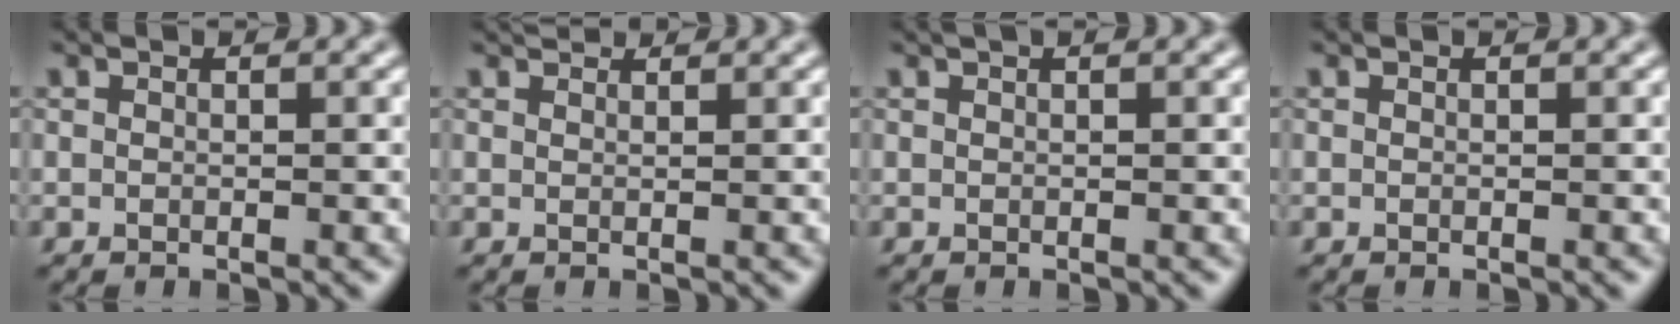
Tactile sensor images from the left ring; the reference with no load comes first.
{"total": 1.9, "force": [1.8, 0.4, 0.5], "torque": [-0.016, -0.005, 0.020]}
{"total": 0.6, "force": [0.4, 0.1, 0.4], "torque": [-0.007, 0.004, 0.004]}
{"total": 0.0}